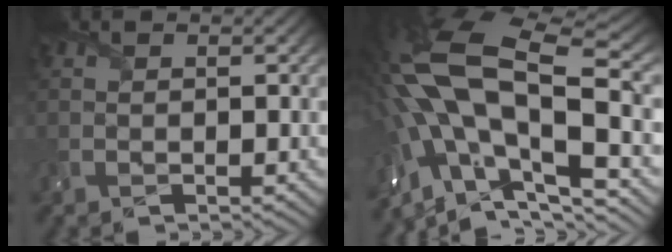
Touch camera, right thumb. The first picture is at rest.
{"total": 18.8, "force": [-2.2, 8.6, 16.6], "torque": [-0.344, -0.008, -0.039]}